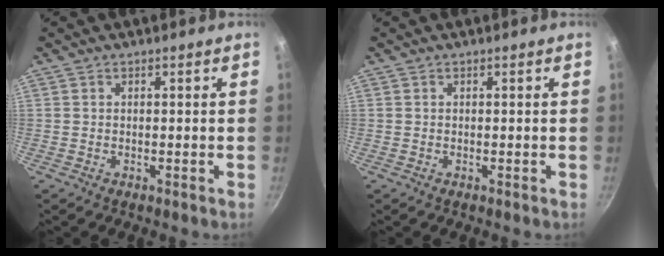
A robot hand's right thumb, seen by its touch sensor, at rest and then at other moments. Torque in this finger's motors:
{"motor_torque": [-0.24, 0.12, 0.10, 0.10, 0.00]}